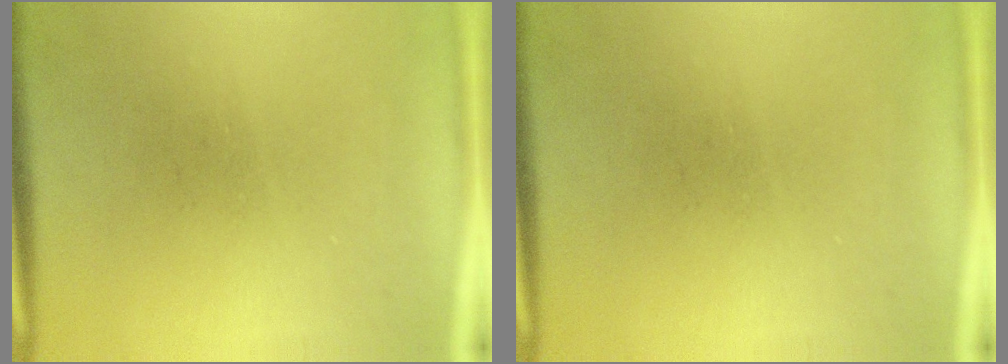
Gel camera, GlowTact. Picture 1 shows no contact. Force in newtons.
{"total": 0.0}